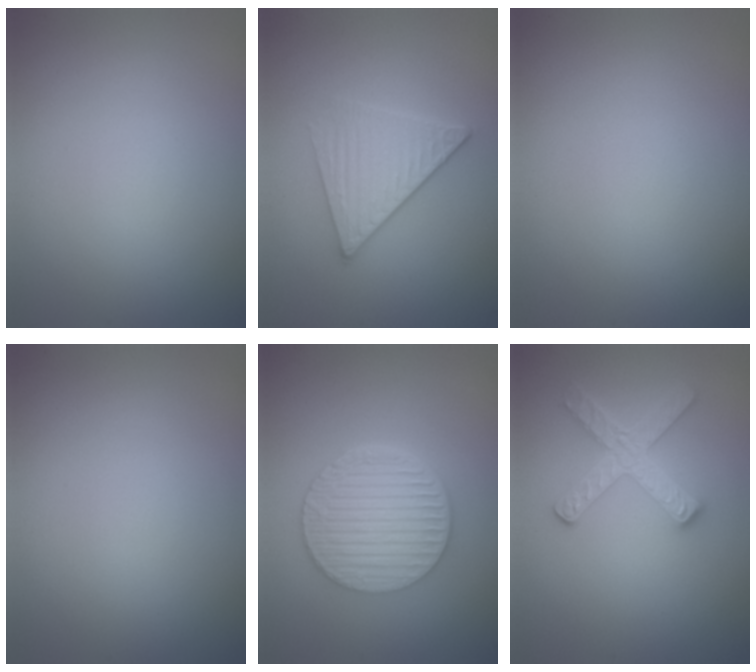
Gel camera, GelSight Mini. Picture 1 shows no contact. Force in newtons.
{"total": 3.3, "press": 3.0, "slide": 1.3}
{"total": 0.0}
{"total": 0.0}
{"total": 6.3, "press": 4.7, "slide": 4.1}
{"total": 2.9, "press": 2.9, "slide": 0.4}